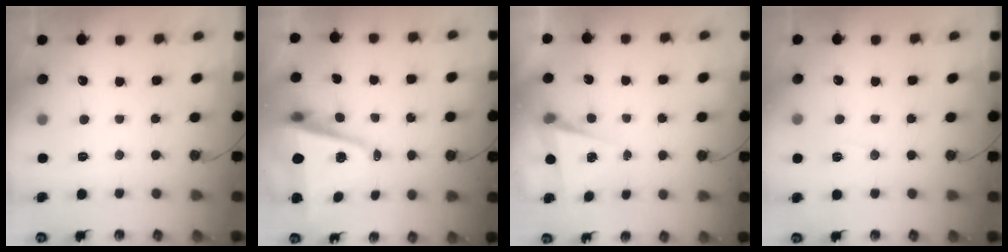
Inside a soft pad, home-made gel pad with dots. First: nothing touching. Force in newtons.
{"total": 8.4, "press": 7.3, "slide": 4.1}
{"total": 5.8, "press": 4.0, "slide": 4.2}
{"total": 5.1, "press": 4.7, "slide": 2.0}